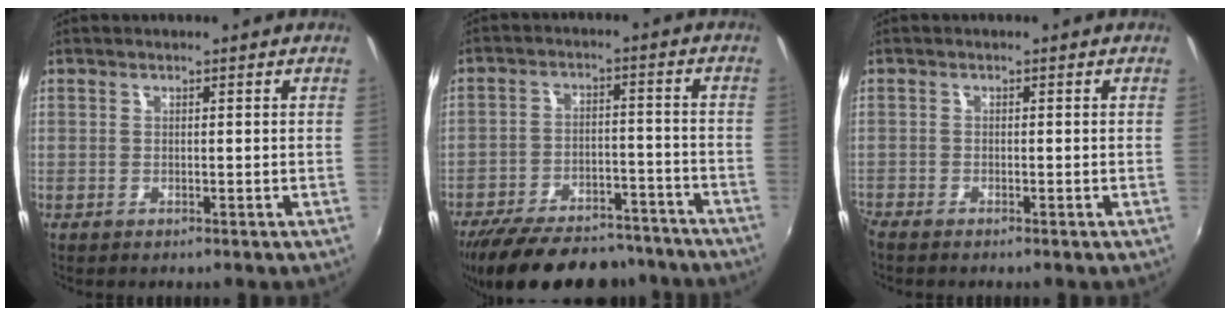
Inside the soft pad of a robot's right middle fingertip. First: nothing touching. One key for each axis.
{"total": 23.2, "fx": -19.4, "fy": 8.5, "fz": 9.5, "tx": -0.193, "ty": 0.006, "tz": -0.265}
{"total": 1.7, "fx": -1.6, "fy": 0.2, "fz": 0.4, "tx": -0.015, "ty": -0.009, "tz": -0.034}